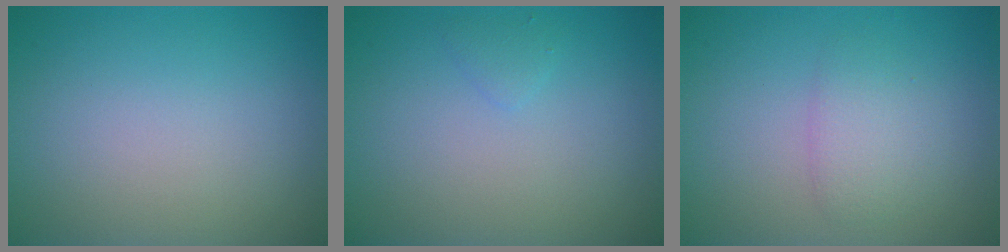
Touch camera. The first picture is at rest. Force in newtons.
{"total": 0.7, "press": 0.7, "slide": 0.0}
{"total": 2.1, "press": 2.1, "slide": 0.1}